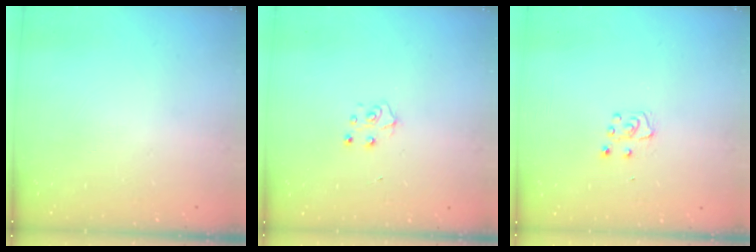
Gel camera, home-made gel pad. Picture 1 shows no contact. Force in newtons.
{"total": 5.7, "press": 5.7, "slide": 0.5}
{"total": 5.1, "press": 5.0, "slide": 0.6}